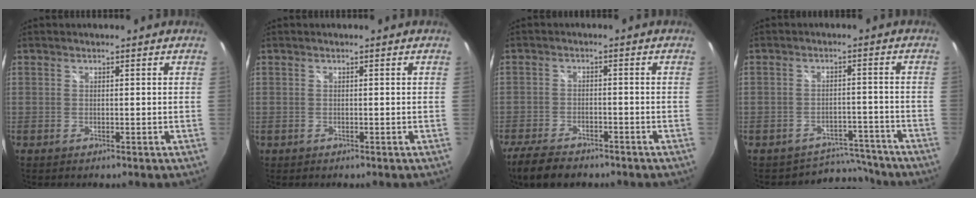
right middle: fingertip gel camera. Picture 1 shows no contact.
{"total": 0.0}
{"total": 8.7, "force": [-6.9, 3.2, 4.1], "torque": [-0.109, -0.017, -0.122]}
{"total": 6.9, "force": [-6.2, 2.8, -1.2], "torque": [0.024, 0.031, -0.085]}